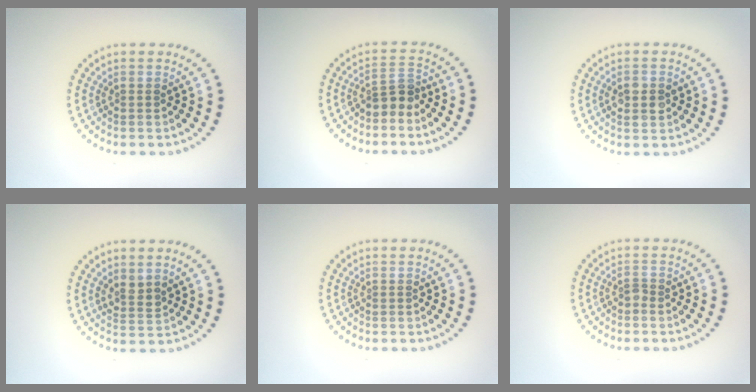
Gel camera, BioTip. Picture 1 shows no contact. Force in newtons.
{"total": 2.3, "press": 1.8, "slide": 1.5}
{"total": 2.5, "press": 2.5, "slide": 0.1}
{"total": 1.6, "press": 1.2, "slide": 1.0}
{"total": 0.0}
{"total": 0.8, "press": 0.5, "slide": 0.6}